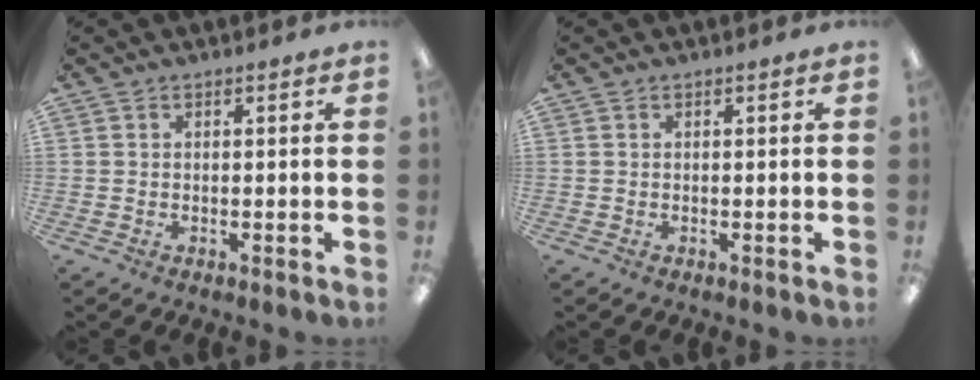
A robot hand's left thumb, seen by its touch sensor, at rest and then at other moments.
{"total": 0.0}